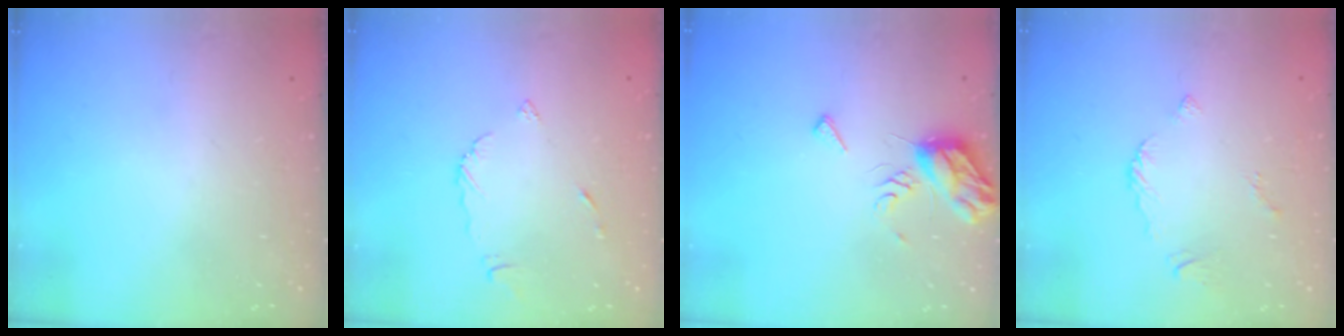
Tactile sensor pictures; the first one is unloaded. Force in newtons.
{"total": 4.8, "press": 4.7, "slide": 0.4}
{"total": 8.3, "press": 8.3, "slide": 0.4}
{"total": 3.3, "press": 3.3, "slide": 0.3}